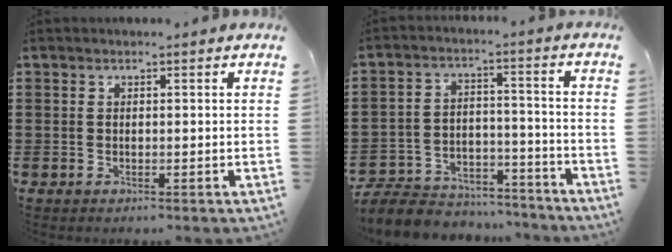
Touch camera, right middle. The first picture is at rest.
{"total": 6.8, "force": [-6.5, 1.8, 0.8], "torque": [-0.022, 0.017, -0.131]}